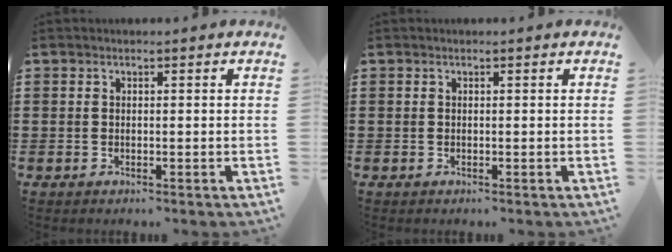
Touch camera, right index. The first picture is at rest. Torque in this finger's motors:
{"motor_torque": [-0.10, 0.10, 0.00, -0.01]}